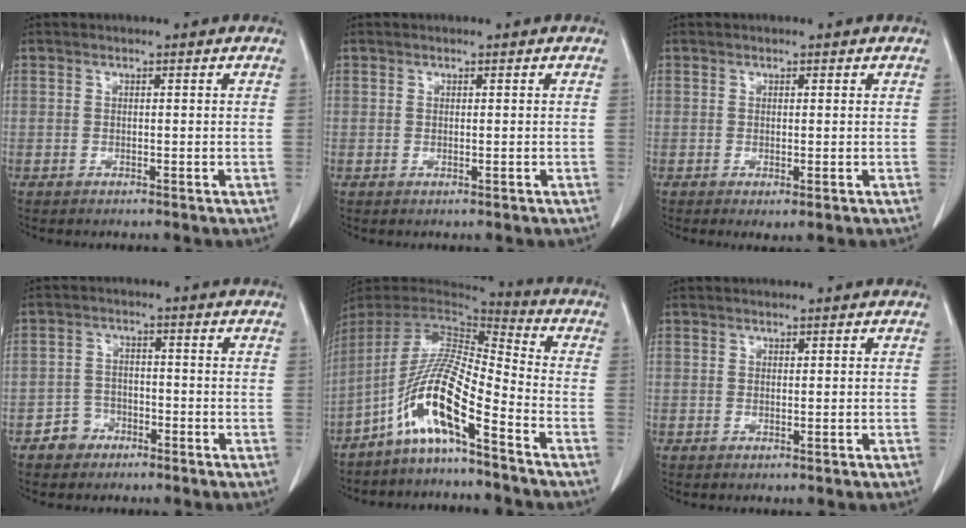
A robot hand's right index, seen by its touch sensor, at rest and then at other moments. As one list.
[{"total": 0.0}, {"total": 1.3, "force": [-0.1, 0.4, 1.3], "torque": [-0.027, -0.008, 0.005]}, {"total": 3.7, "force": [-2.2, 2.9, 0.5], "torque": [-0.004, 0.013, -0.039]}, {"total": 12.3, "force": [-7.1, 0.3, 10.0], "torque": [-0.199, -0.005, -0.140]}, {"total": 0.0}]